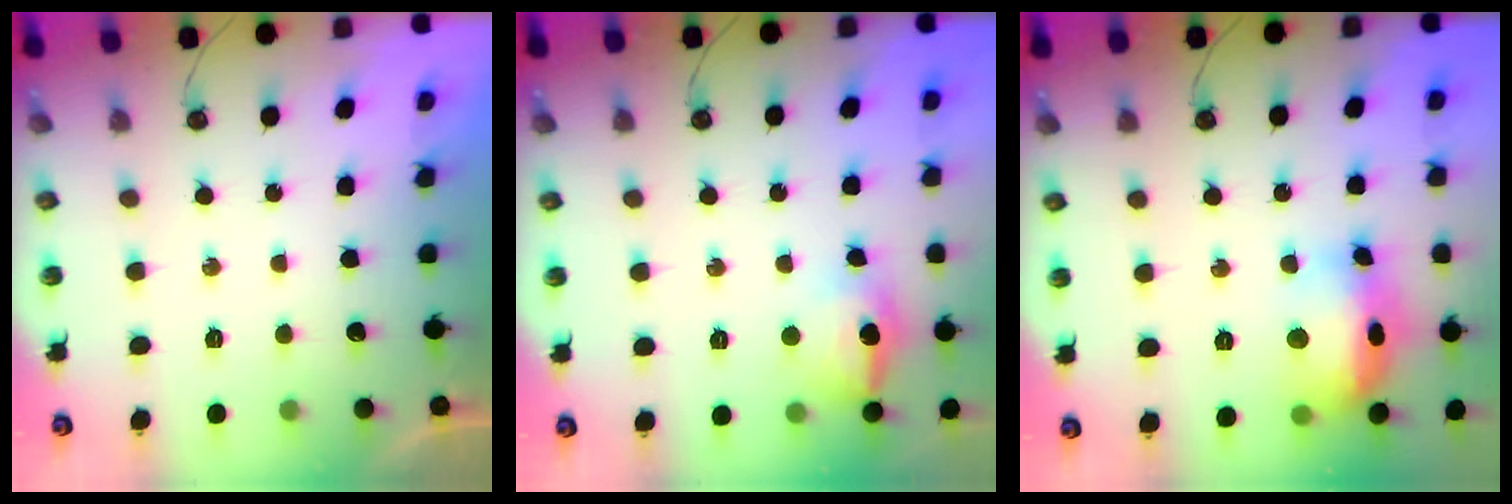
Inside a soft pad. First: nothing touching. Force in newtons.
{"total": 13.3, "press": 13.2, "slide": 1.4}
{"total": 15.6, "press": 15.5, "slide": 1.7}